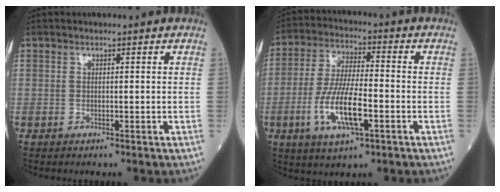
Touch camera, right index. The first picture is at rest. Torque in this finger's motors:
{"motor_torque": [1.72, -0.42, 0.95, 0.21]}